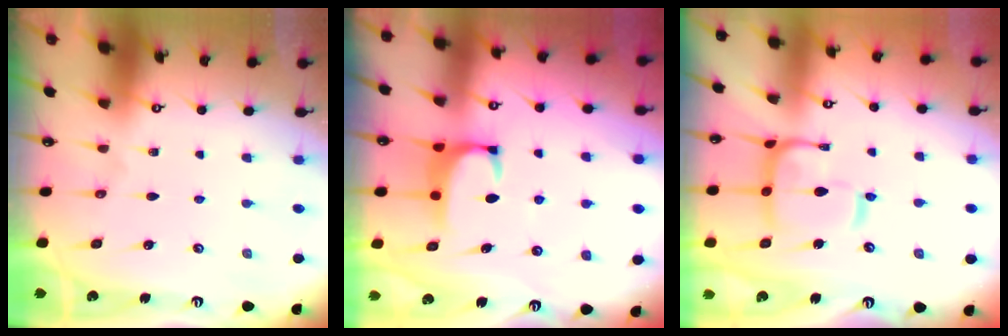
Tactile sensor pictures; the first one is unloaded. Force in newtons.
{"total": 2.1, "press": 2.0, "slide": 0.3}
{"total": 10.8, "press": 10.8, "slide": 1.2}